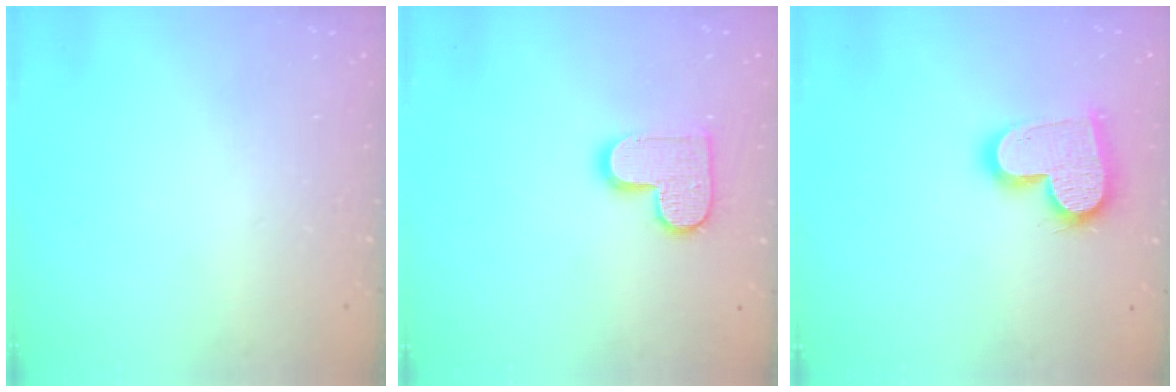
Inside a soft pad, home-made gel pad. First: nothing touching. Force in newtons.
{"total": 11.8, "press": 11.8, "slide": 0.7}
{"total": 17.0, "press": 16.9, "slide": 1.6}